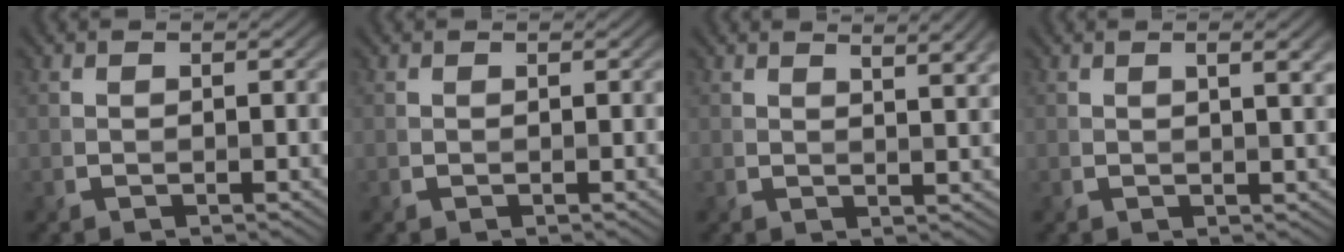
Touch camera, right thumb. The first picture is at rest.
{"total": 0.0}
{"total": 4.6, "force": [2.8, 1.2, 3.5], "torque": [-0.054, 0.006, 0.041]}
{"total": 2.9, "force": [1.2, 0.7, 2.6], "torque": [-0.036, 0.004, 0.018]}